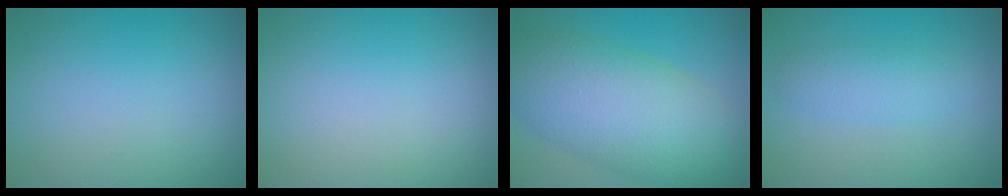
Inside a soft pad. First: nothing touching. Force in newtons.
{"total": 0.0}
{"total": 9.3, "press": 9.3, "slide": 0.6}
{"total": 2.4, "press": 2.4, "slide": 0.0}